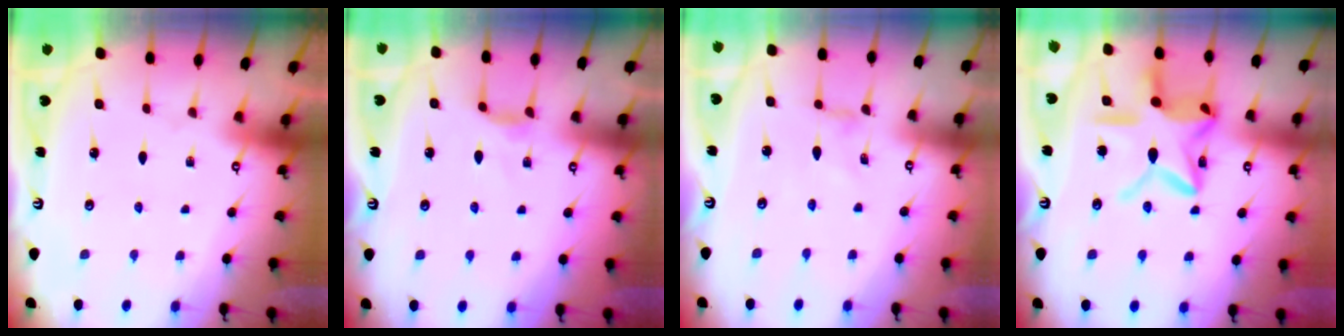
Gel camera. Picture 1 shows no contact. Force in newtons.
{"total": 4.6, "press": 4.5, "slide": 0.7}
{"total": 0.0}
{"total": 17.2, "press": 17.1, "slide": 1.3}